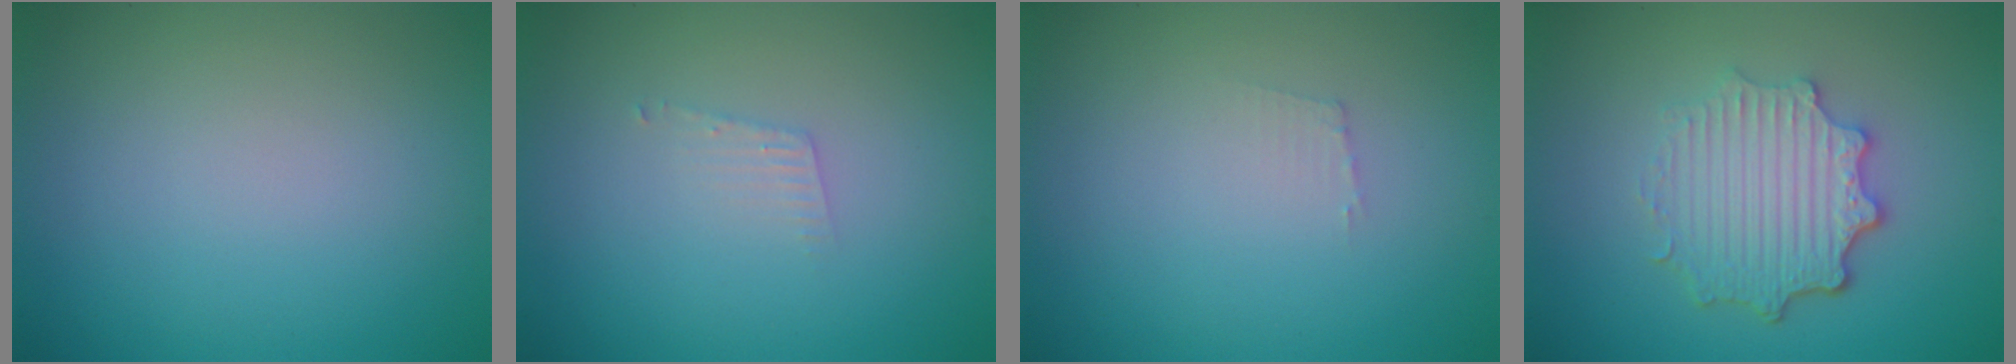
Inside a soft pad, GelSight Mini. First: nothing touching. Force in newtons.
{"total": 0.9, "press": 0.9, "slide": 0.1}
{"total": 0.7, "press": 0.7, "slide": 0.1}
{"total": 4.8, "press": 3.7, "slide": 3.0}